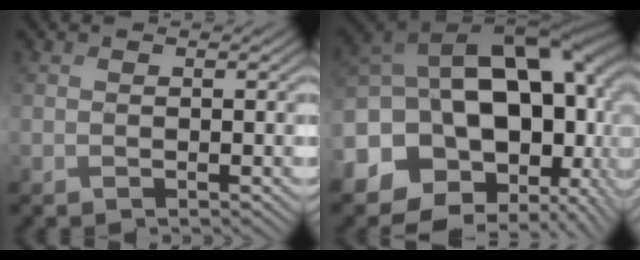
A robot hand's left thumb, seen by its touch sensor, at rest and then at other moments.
{"total": 22.1, "force": [-3.0, 15.6, 15.3], "torque": [-0.294, -0.035, -0.042]}